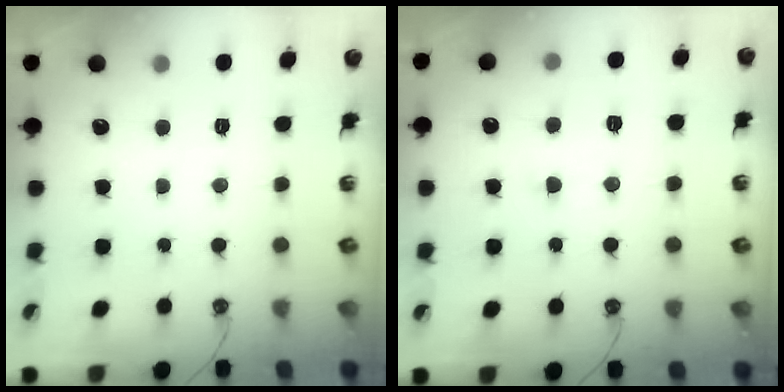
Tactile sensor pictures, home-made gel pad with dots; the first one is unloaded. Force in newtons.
{"total": 1.2, "press": 1.0, "slide": 0.7}